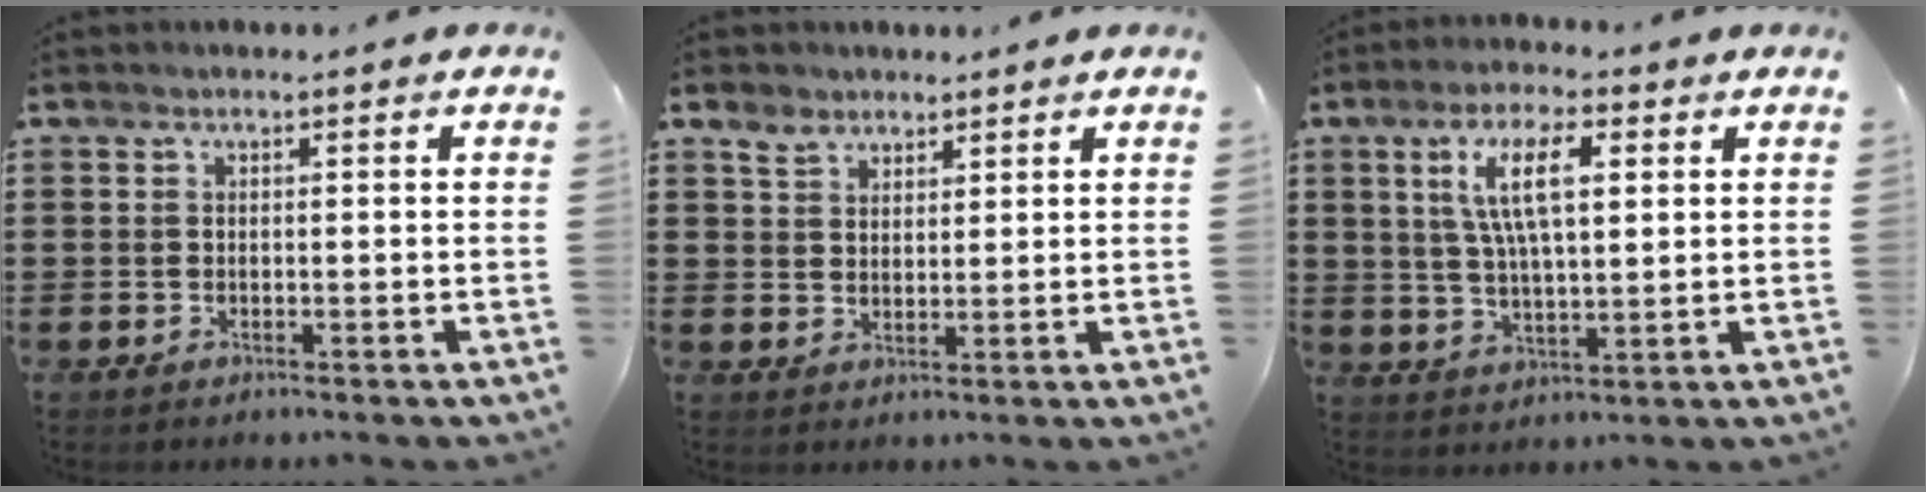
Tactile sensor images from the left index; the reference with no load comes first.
{"total": 3.4, "force": [2.6, 2.1, 0.3], "torque": [-0.018, 0.008, 0.051]}
{"total": 9.4, "force": [3.3, 3.3, 8.1], "torque": [-0.159, 0.011, 0.053]}